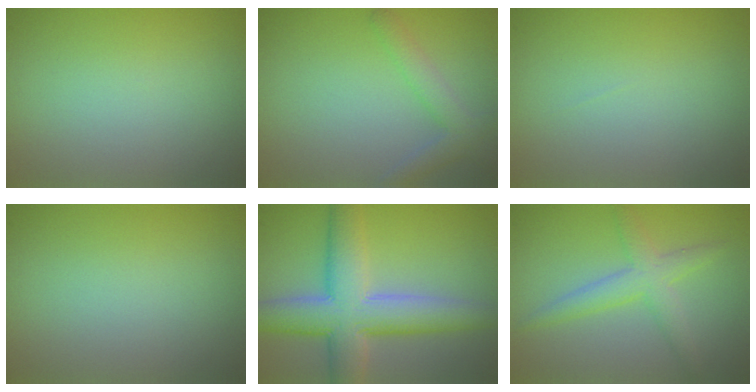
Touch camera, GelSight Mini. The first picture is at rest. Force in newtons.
{"total": 2.6, "press": 2.6, "slide": 0.2}
{"total": 0.0}
{"total": 0.0}
{"total": 8.4, "press": 8.4, "slide": 0.4}
{"total": 3.2, "press": 3.2, "slide": 0.0}